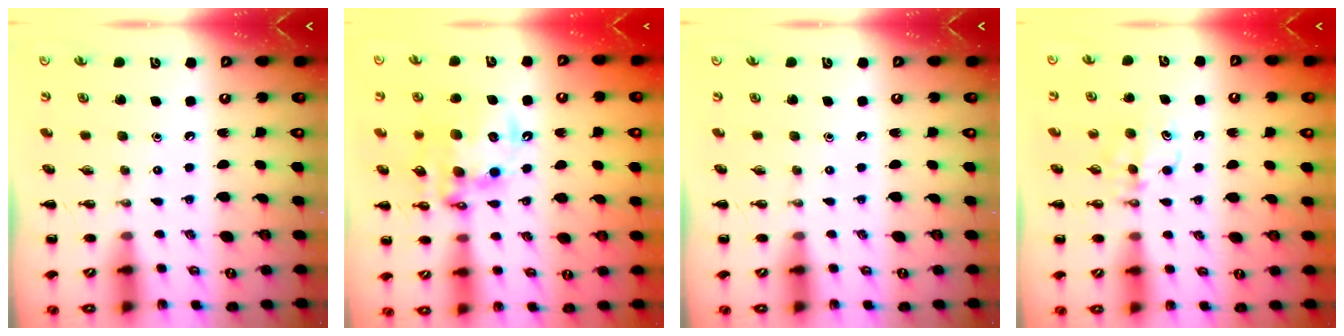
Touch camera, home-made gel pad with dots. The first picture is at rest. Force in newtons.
{"total": 15.1, "press": 14.7, "slide": 3.7}
{"total": 0.0}
{"total": 5.7, "press": 5.5, "slide": 1.6}